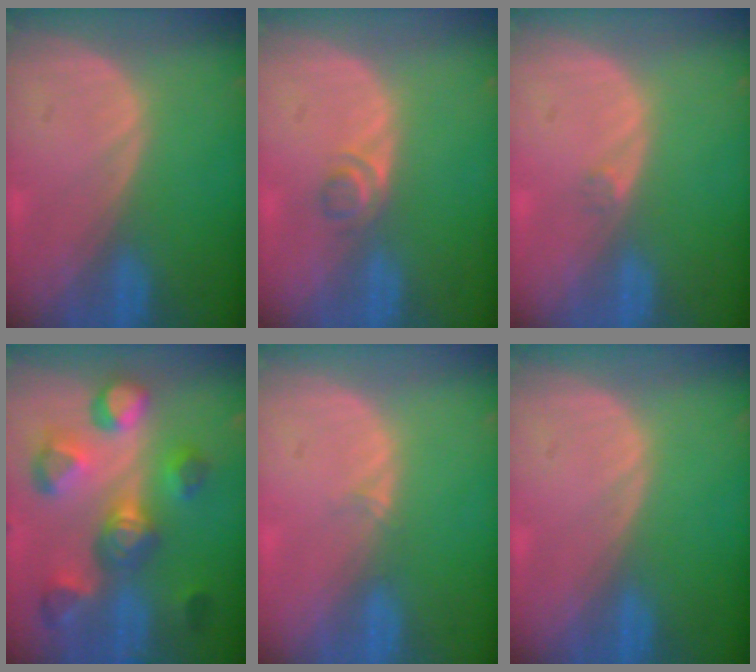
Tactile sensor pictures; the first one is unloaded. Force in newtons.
{"total": 2.2, "press": 2.0, "slide": 0.9}
{"total": 0.8, "press": 0.7, "slide": 0.4}
{"total": 10.7, "press": 10.0, "slide": 3.7}
{"total": 0.9, "press": 0.6, "slide": 0.7}
{"total": 0.0}